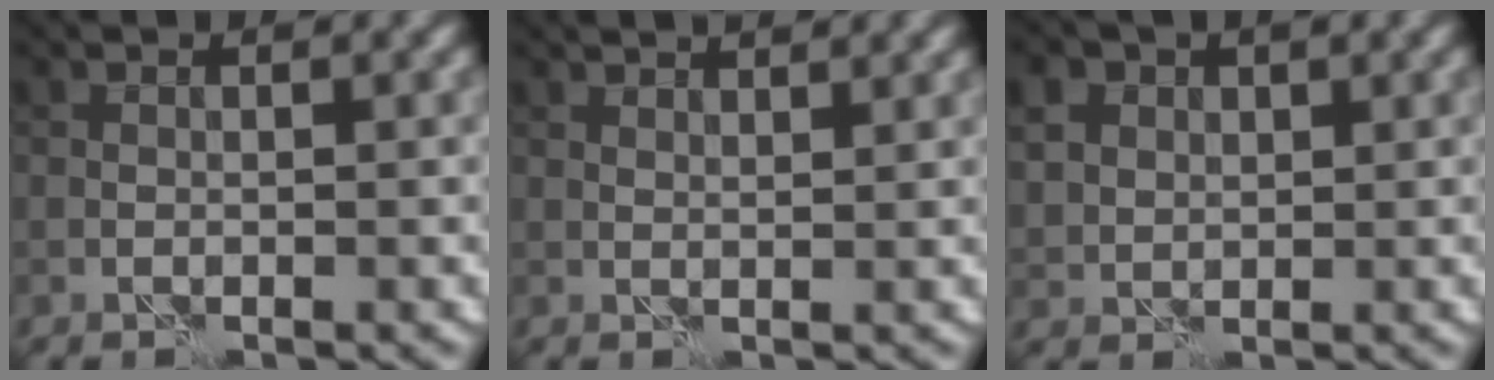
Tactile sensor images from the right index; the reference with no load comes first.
{"total": 3.5, "force": [2.8, 1.1, 1.8], "torque": [-0.019, 0.020, 0.017]}
{"total": 3.2, "force": [1.3, 2.4, 1.6], "torque": [-0.043, 0.003, 0.024]}